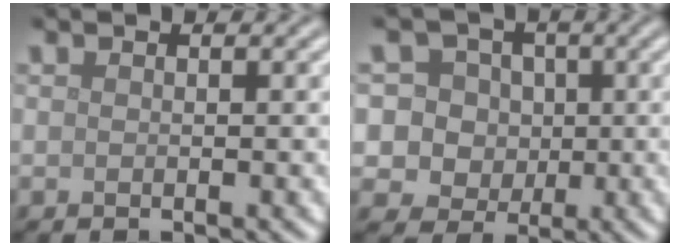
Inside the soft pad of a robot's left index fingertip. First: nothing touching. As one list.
[{"total": 7.6, "force": [2.2, 6.7, 2.9], "torque": [-0.049, 0.024, 0.016]}]